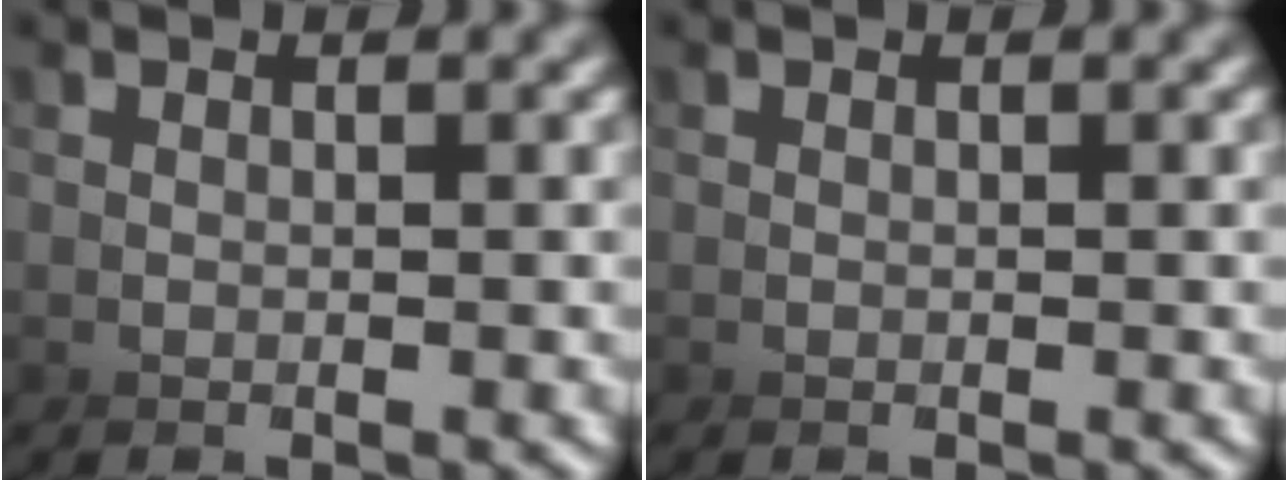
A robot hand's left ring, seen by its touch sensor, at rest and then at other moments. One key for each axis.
{"total": 0.0}